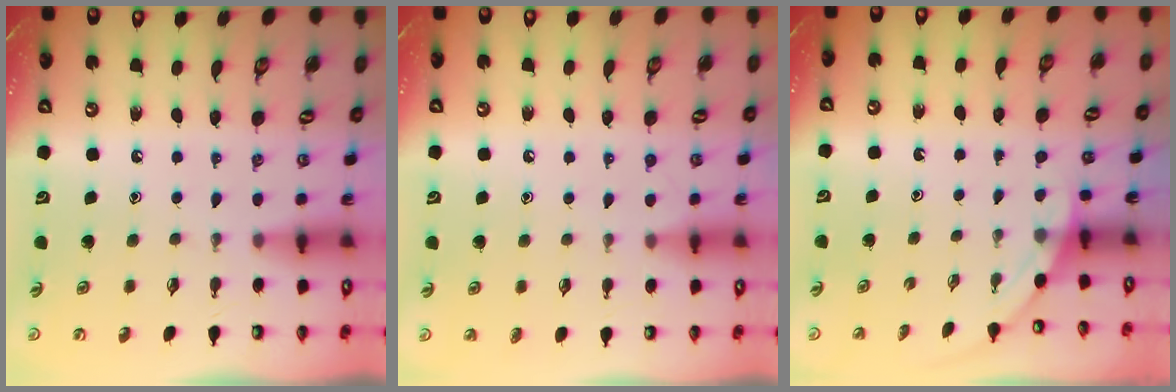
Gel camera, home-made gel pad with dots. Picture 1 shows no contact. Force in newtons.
{"total": 4.2, "press": 4.2, "slide": 0.5}
{"total": 1.7, "press": 1.7, "slide": 0.0}